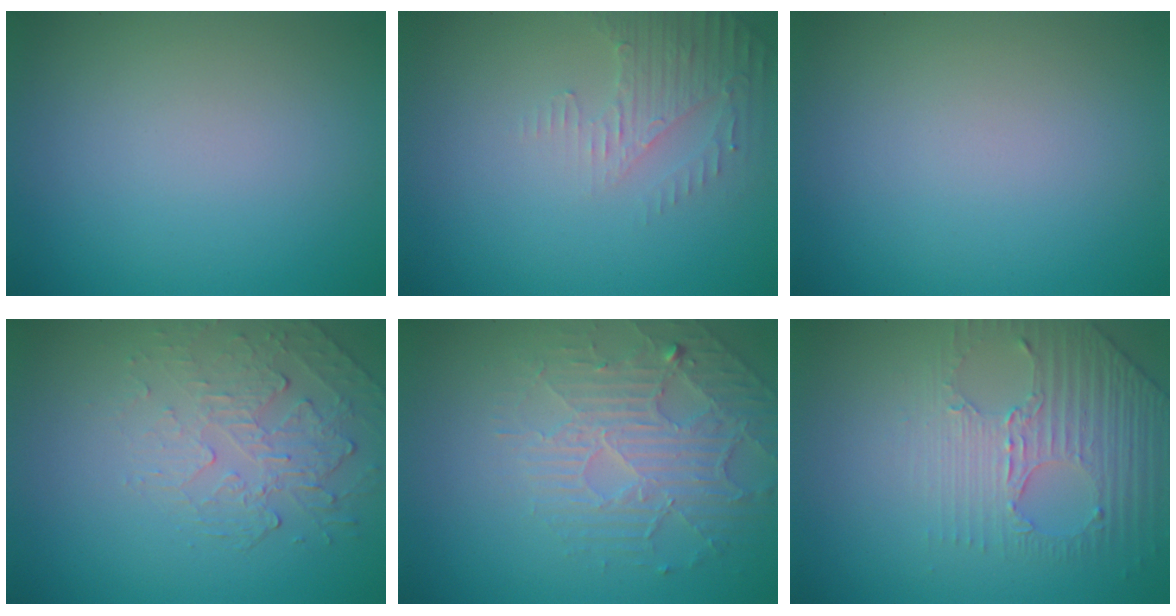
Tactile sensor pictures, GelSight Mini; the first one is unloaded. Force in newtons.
{"total": 2.6, "press": 2.5, "slide": 0.7}
{"total": 0.0}
{"total": 2.2, "press": 1.4, "slide": 1.7}
{"total": 4.6, "press": 3.5, "slide": 3.1}
{"total": 4.5, "press": 3.2, "slide": 3.1}